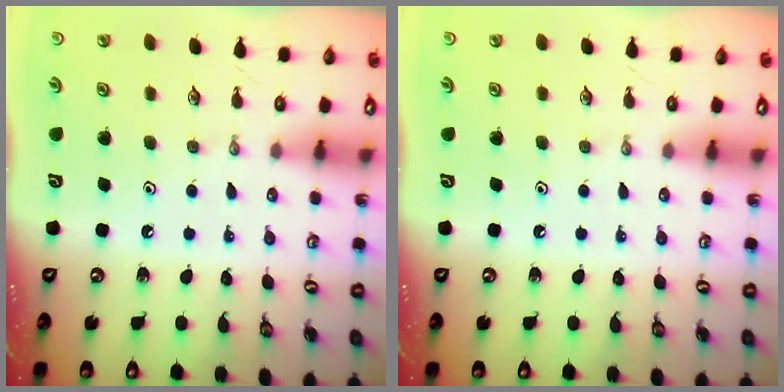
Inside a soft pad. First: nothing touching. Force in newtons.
{"total": 0.0}